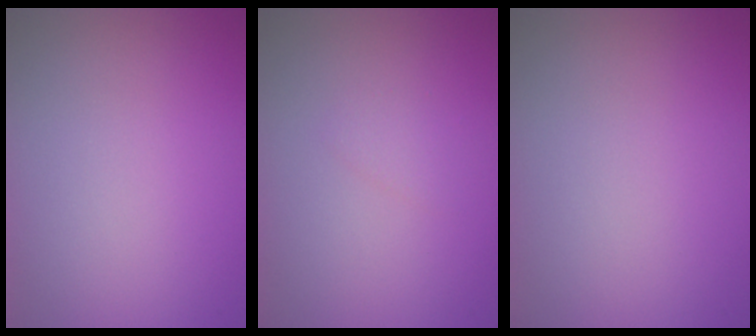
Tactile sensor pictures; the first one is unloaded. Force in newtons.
{"total": 0.7, "press": 0.7, "slide": 0.1}
{"total": 0.0}